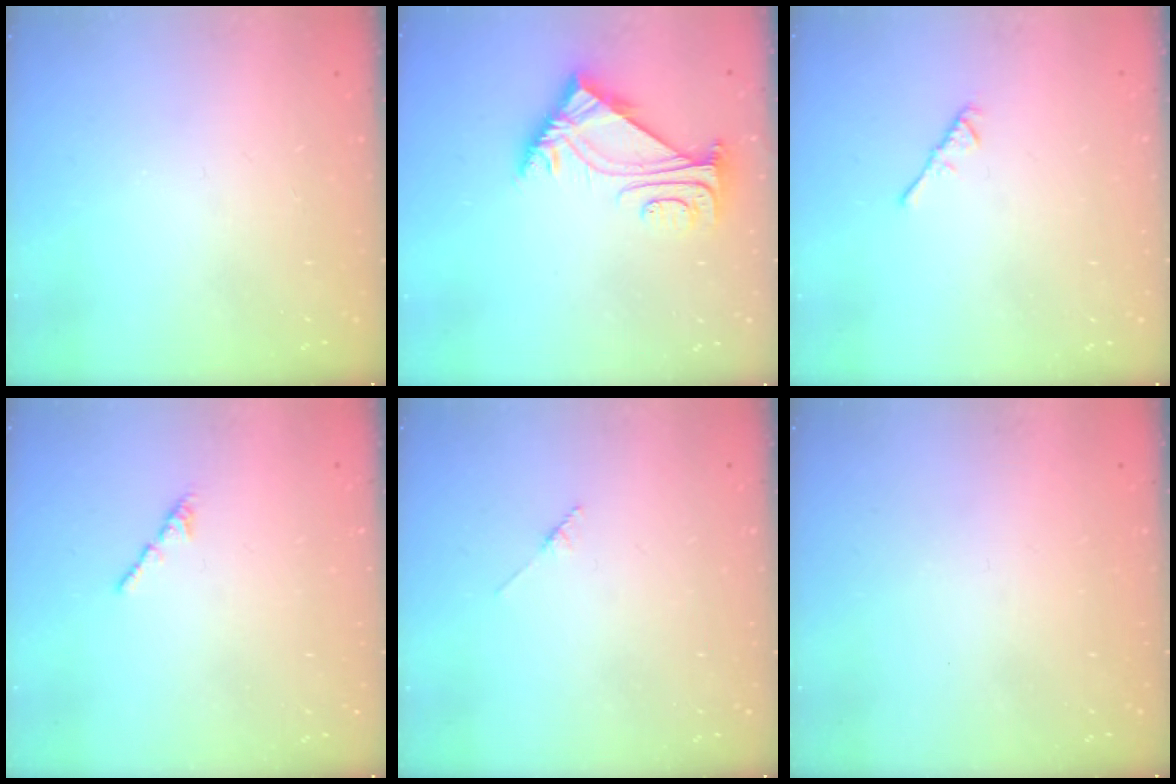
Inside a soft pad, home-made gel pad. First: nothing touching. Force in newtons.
{"total": 5.9, "press": 5.8, "slide": 1.1}
{"total": 2.4, "press": 2.3, "slide": 0.6}
{"total": 0.8, "press": 0.7, "slide": 0.5}
{"total": 1.7, "press": 1.6, "slide": 0.2}
{"total": 0.9, "press": 0.8, "slide": 0.3}